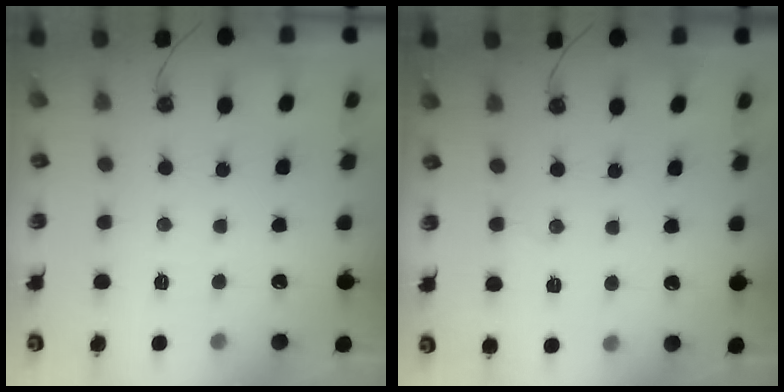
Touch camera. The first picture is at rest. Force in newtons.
{"total": 3.7, "press": 3.5, "slide": 1.3}